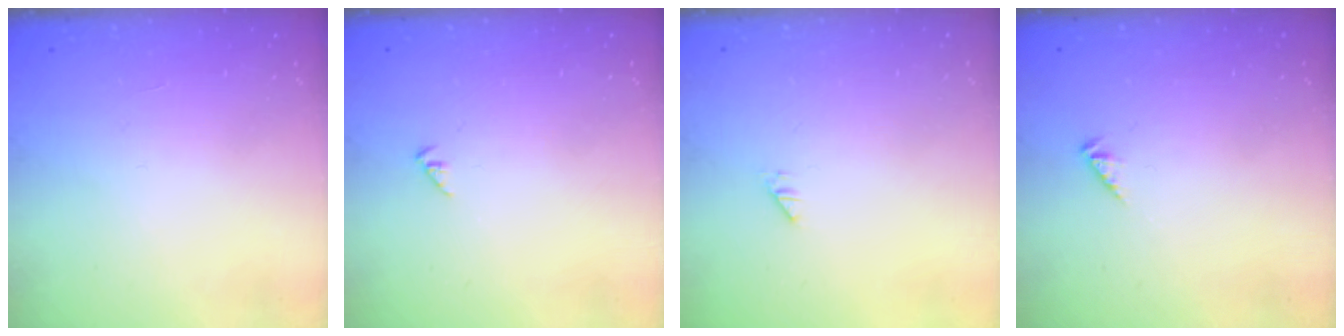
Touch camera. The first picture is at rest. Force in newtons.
{"total": 0.0}
{"total": 0.0}
{"total": 1.3, "press": 1.3, "slide": 0.4}